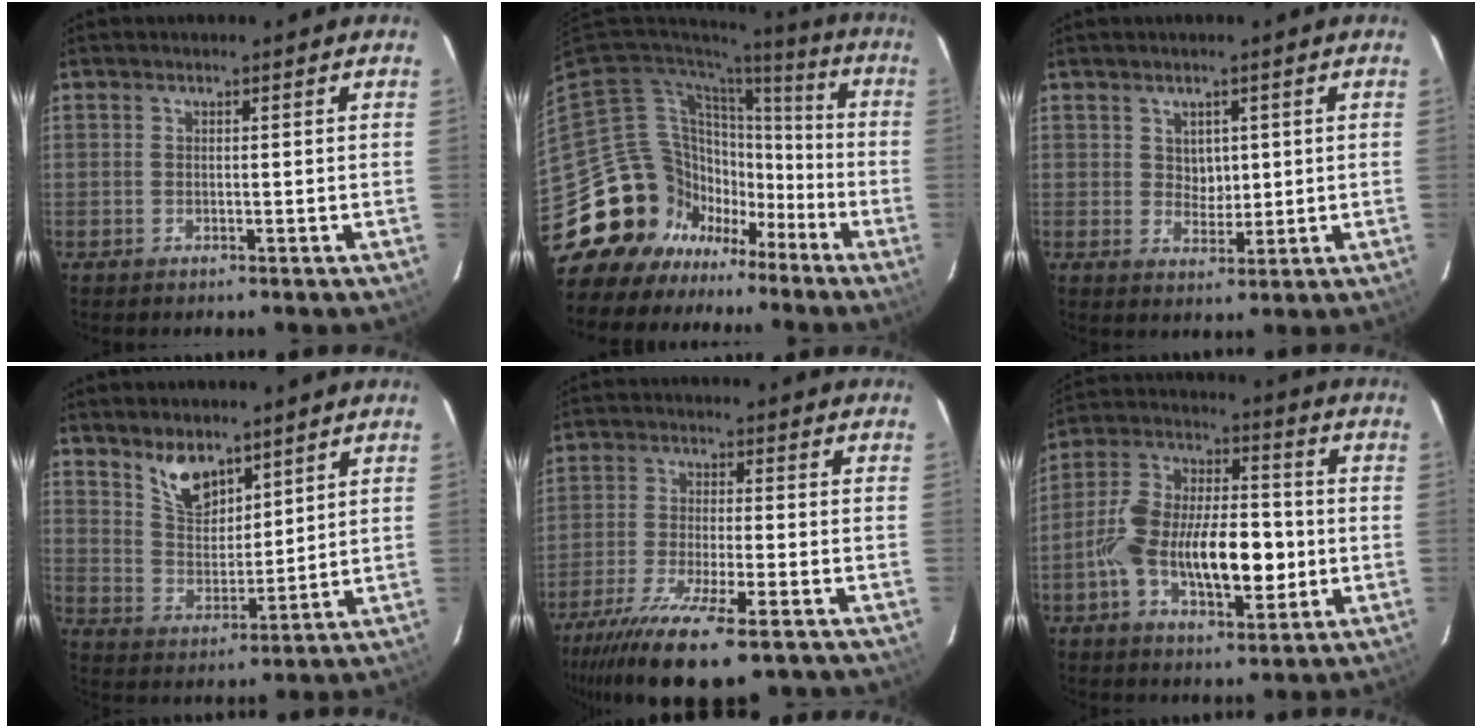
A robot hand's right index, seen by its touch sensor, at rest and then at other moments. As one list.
[{"total": 20.0, "force": [-10.9, 16.0, 5.0], "torque": [-0.130, 0.054, -0.172]}, {"total": 1.7, "force": [0.6, 1.5, 0.7], "torque": [-0.007, 0.003, 0.012]}, {"total": 8.1, "force": [5.9, 3.9, 4.1], "torque": [-0.065, 0.005, 0.119]}, {"total": 17.7, "force": [-12.6, 3.8, 11.9], "torque": [-0.243, -0.062, -0.214]}, {"total": 17.3, "force": [-4.0, 8.0, 14.8], "torque": [-0.281, 0.009, -0.066]}]